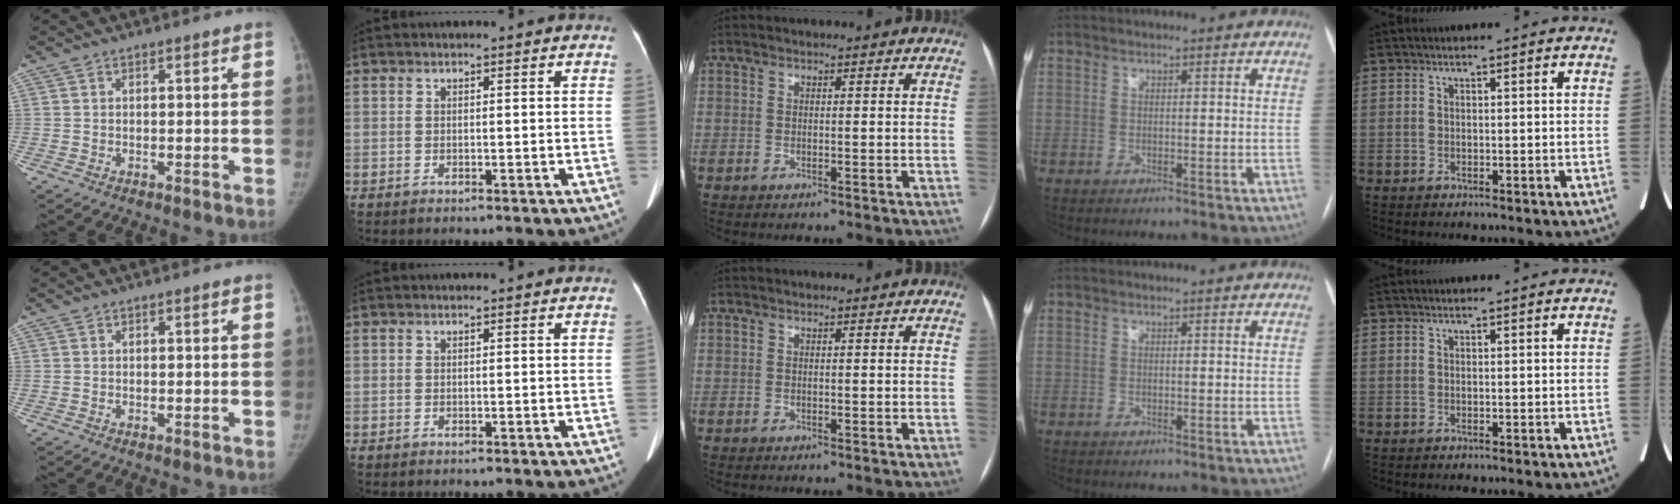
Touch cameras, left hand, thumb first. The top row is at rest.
{}